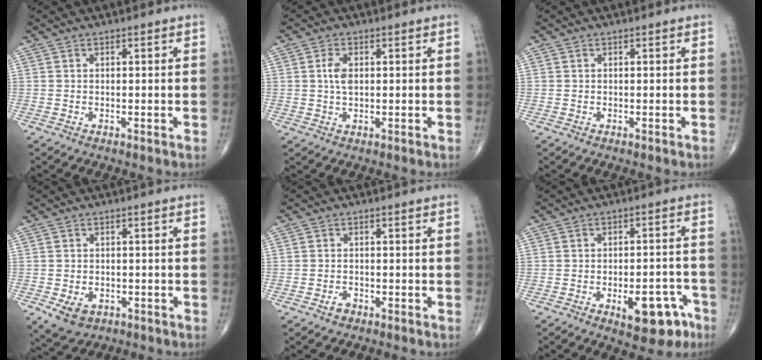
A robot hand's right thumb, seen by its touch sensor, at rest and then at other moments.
{"total": 3.2, "force": [0.5, 1.7, 2.6], "torque": [-0.052, 0.001, 0.008]}
{"total": 0.0}
{"total": 5.2, "force": [-2.2, 3.7, 2.9], "torque": [-0.046, 0.004, -0.026]}
{"total": 1.5, "force": [-1.1, 0.9, 0.6], "torque": [-0.008, 0.006, -0.019]}
{"total": 10.3, "force": [-5.2, 4.7, 7.6], "torque": [-0.080, 0.036, -0.062]}